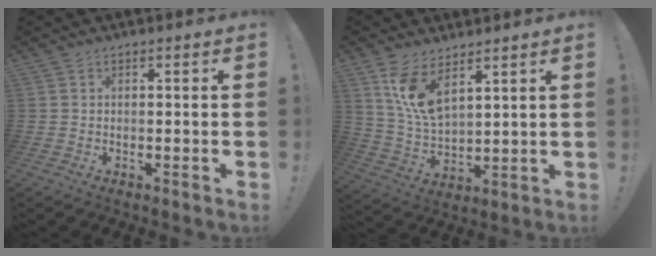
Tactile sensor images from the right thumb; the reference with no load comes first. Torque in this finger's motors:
{"motor_torque": [0.69, 0.95, 0.05, 0.42, 0.42]}